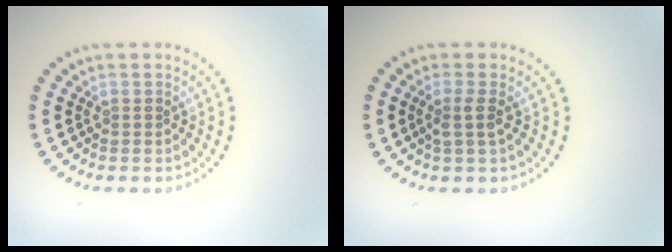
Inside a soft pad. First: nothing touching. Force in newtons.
{"total": 1.6, "press": 1.2, "slide": 1.0}